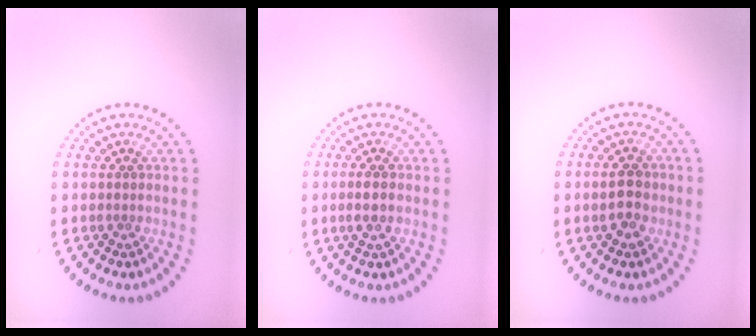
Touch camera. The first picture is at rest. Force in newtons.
{"total": 1.7, "press": 1.5, "slide": 0.8}
{"total": 2.7, "press": 2.7, "slide": 0.1}